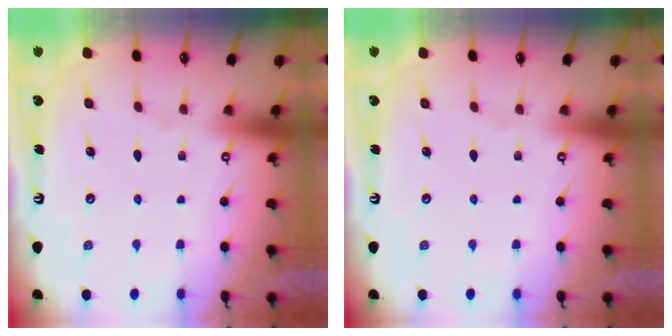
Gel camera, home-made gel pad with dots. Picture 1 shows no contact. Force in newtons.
{"total": 0.0}